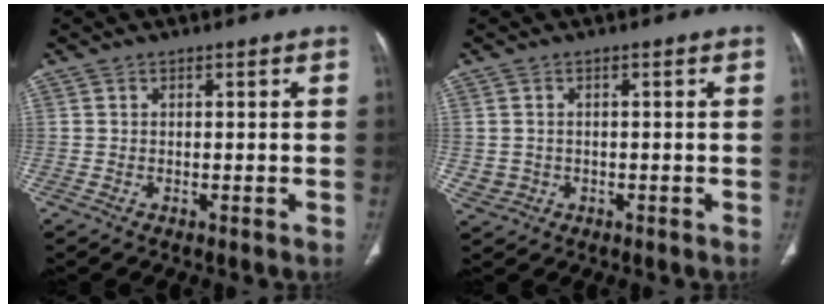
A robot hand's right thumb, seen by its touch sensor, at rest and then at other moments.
{"total": 2.5, "force": [-0.2, 2.4, 0.7], "torque": [-0.005, 0.007, 0.005]}